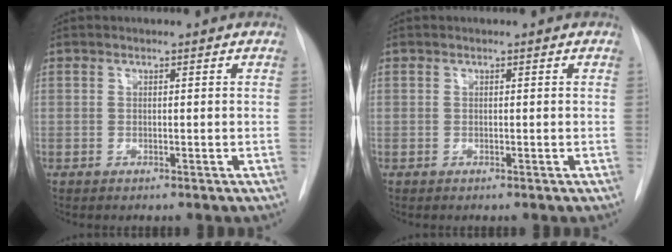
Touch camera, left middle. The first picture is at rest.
{"total": 0.0}